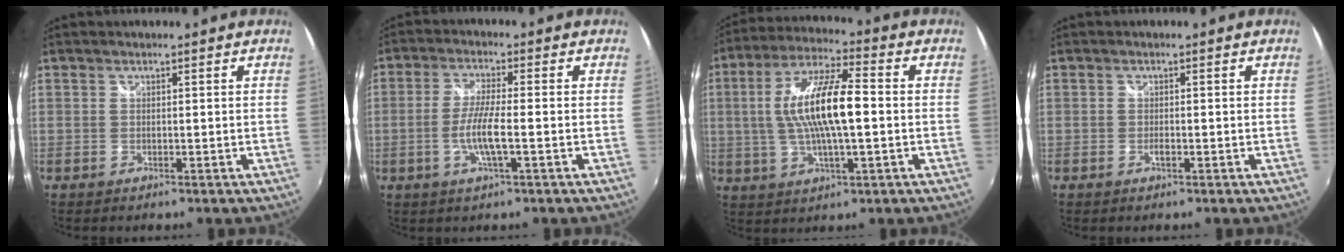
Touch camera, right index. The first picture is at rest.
{"total": 6.2, "force": [-1.7, 0.3, 6.0], "torque": [-0.121, -0.005, -0.034]}
{"total": 14.2, "force": [0.2, 3.5, 13.8], "torque": [-0.262, 0.010, 0.000]}
{"total": 0.7, "force": [-0.4, 0.3, 0.6], "torque": [-0.011, -0.001, -0.008]}